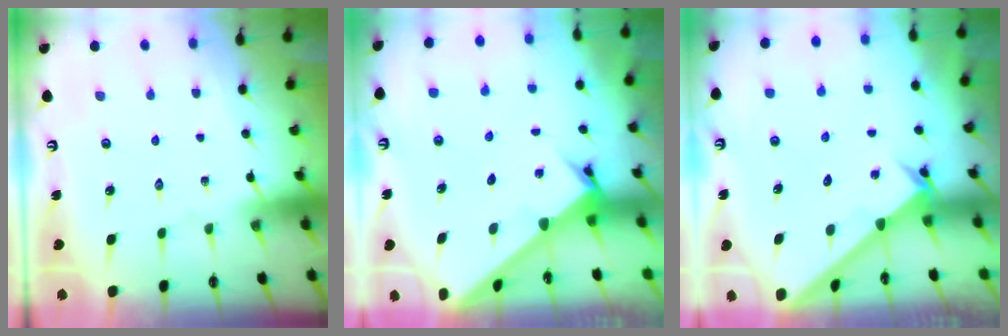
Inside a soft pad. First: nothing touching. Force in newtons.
{"total": 2.3, "press": 2.3, "slide": 0.3}
{"total": 2.2, "press": 2.2, "slide": 0.2}